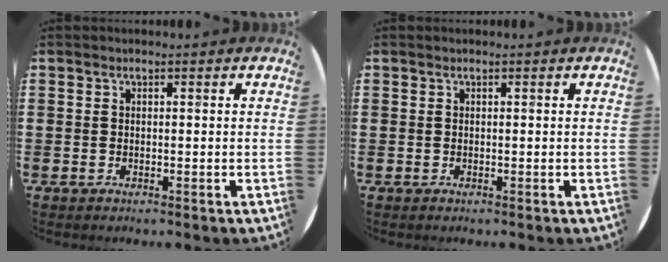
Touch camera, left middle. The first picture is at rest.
{"total": 0.0}